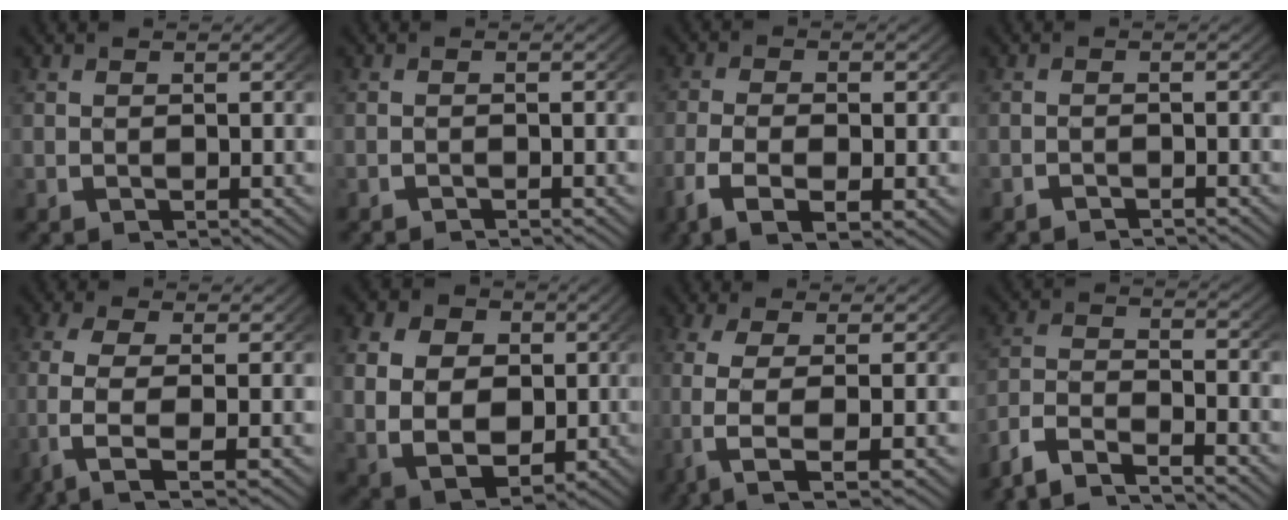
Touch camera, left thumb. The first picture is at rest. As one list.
[{"total": 0.8, "force": [-0.8, -0.1, 0.0], "torque": [0.003, -0.001, -0.018]}, {"total": 4.6, "force": [-1.7, 2.1, 3.8], "torque": [-0.083, -0.011, -0.027]}, {"total": 1.2, "force": [-1.2, 0.1, 0.1], "torque": [-0.001, -0.002, -0.025]}, {"total": 7.4, "force": [-0.7, 3.4, 6.6], "torque": [-0.159, -0.018, -0.005]}, {"total": 10.5, "force": [-0.2, 8.2, 6.6], "torque": [-0.137, -0.043, 0.011]}, {"total": 7.0, "force": [-0.5, 2.6, 6.5], "torque": [-0.151, -0.017, 0.002]}, {"total": 6.4, "force": [-4.6, 3.1, 3.3], "torque": [-0.068, -0.009, -0.085]}]